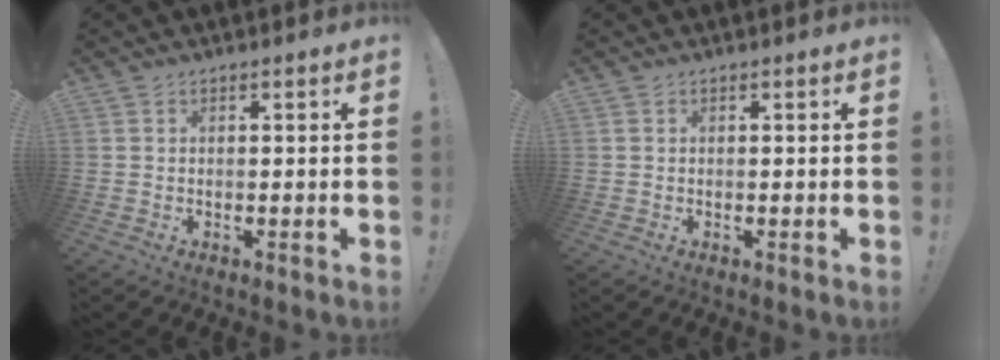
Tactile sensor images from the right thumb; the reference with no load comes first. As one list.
[{"total": 0.0}]